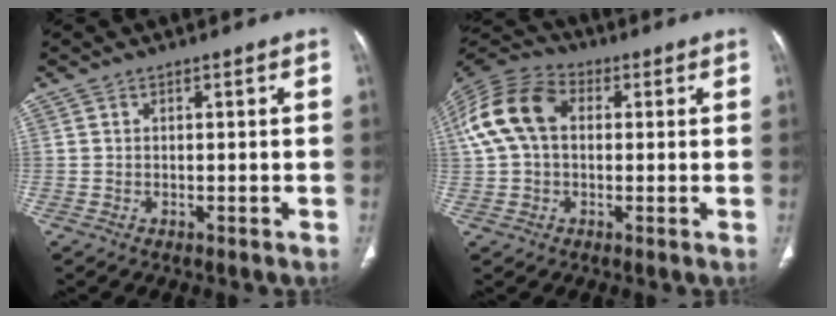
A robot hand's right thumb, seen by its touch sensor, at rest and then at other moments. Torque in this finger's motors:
{"motor_torque": [-0.03, 0.45, 0.41, -0.31, 0.25]}